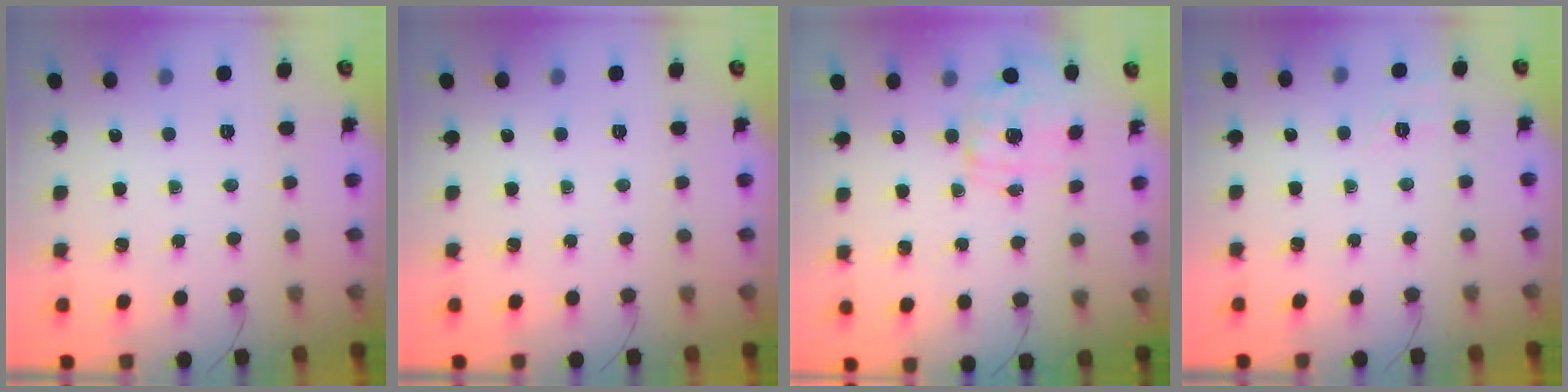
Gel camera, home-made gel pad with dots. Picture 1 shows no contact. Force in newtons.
{"total": 0.0}
{"total": 2.3, "press": 2.3, "slide": 0.3}
{"total": 1.9, "press": 0.7, "slide": 1.7}